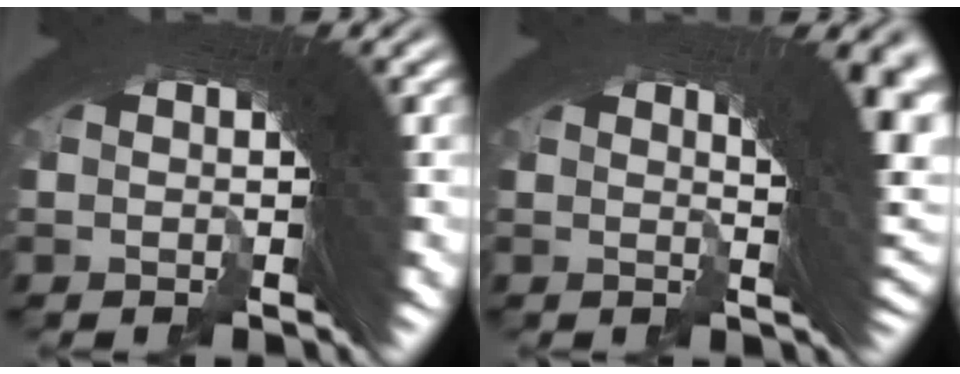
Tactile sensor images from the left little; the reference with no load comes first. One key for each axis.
{"total": 5.8, "fx": 2.0, "fy": 0.8, "fz": 5.4, "tx": -0.037, "ty": 0.017, "tz": 0.023}